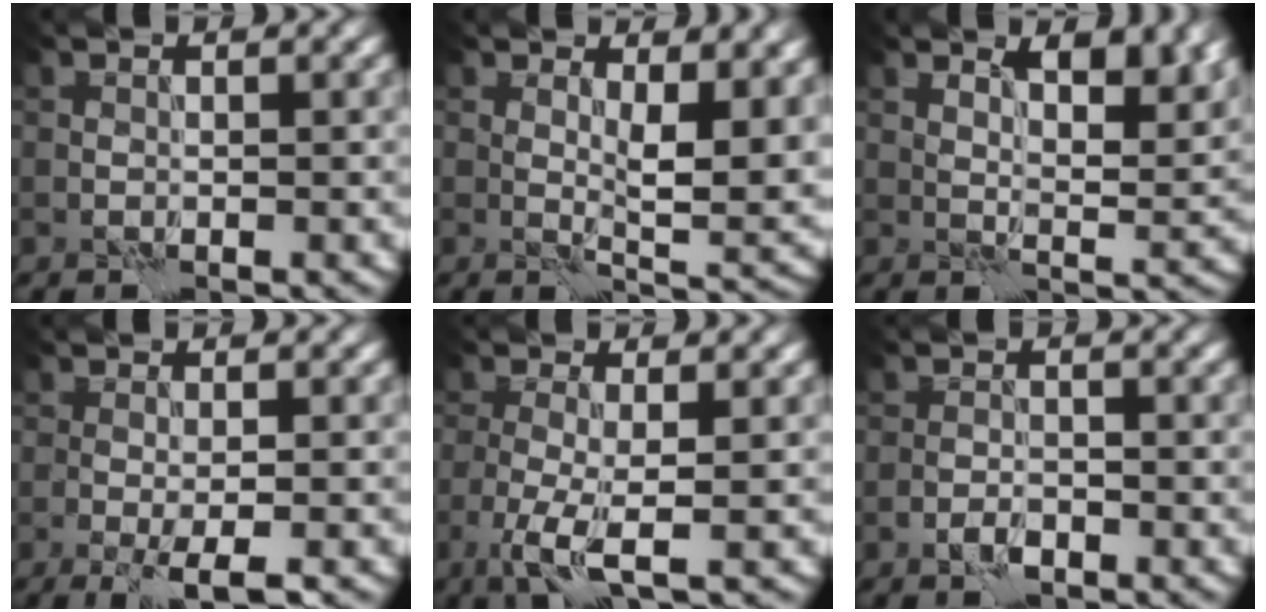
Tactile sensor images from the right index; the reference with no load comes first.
{"total": 6.1, "force": [1.6, 2.2, 5.5], "torque": [-0.086, -0.012, 0.032]}
{"total": 5.7, "force": [3.3, 2.0, 4.2], "torque": [-0.060, -0.002, 0.048]}
{"total": 3.4, "force": [-1.4, 0.5, 3.0], "torque": [-0.054, -0.003, -0.024]}
{"total": 3.8, "force": [-1.1, 0.8, 3.6], "torque": [-0.077, -0.008, -0.026]}
{"total": 1.6, "force": [-1.0, 0.7, 1.0], "torque": [-0.018, 0.002, -0.021]}